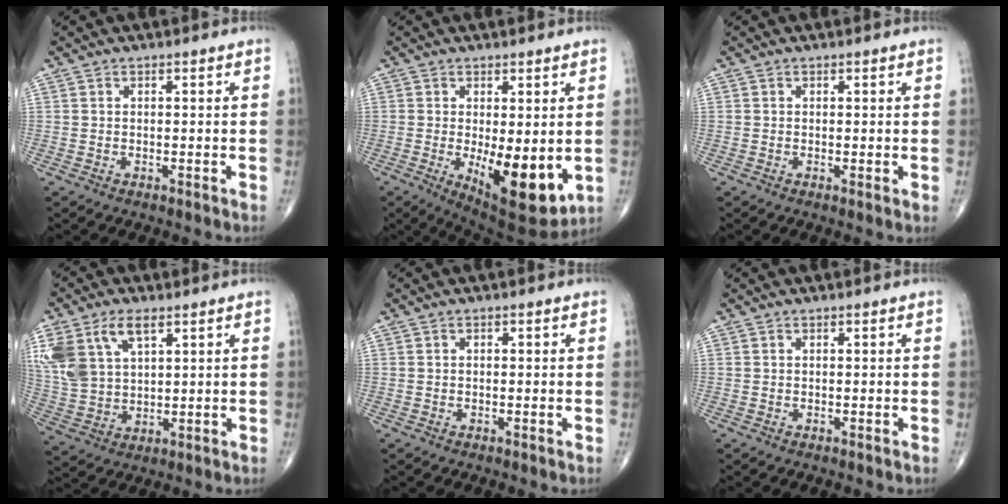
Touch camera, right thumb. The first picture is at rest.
{"total": 12.3, "force": [-2.0, 4.8, 11.1], "torque": [-0.149, -0.029, -0.015]}
{"total": 0.7, "force": [0.1, 0.1, 0.7], "torque": [-0.013, -0.003, -0.002]}
{"total": 13.6, "force": [6.3, 7.7, 9.3], "torque": [-0.204, -0.007, 0.131]}
{"total": 0.0}
{"total": 0.0}